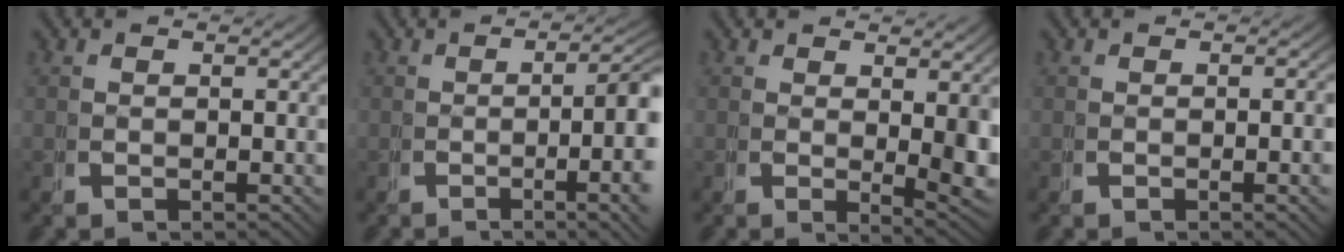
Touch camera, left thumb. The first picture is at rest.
{"total": 7.3, "force": [-1.1, 2.3, 6.9], "torque": [-0.097, -0.005, -0.017]}
{"total": 4.7, "force": [0.5, 1.6, 4.4], "torque": [-0.062, -0.024, 0.019]}
{"total": 1.3, "force": [-0.1, 0.0, 1.3], "torque": [-0.023, 0.004, -0.002]}